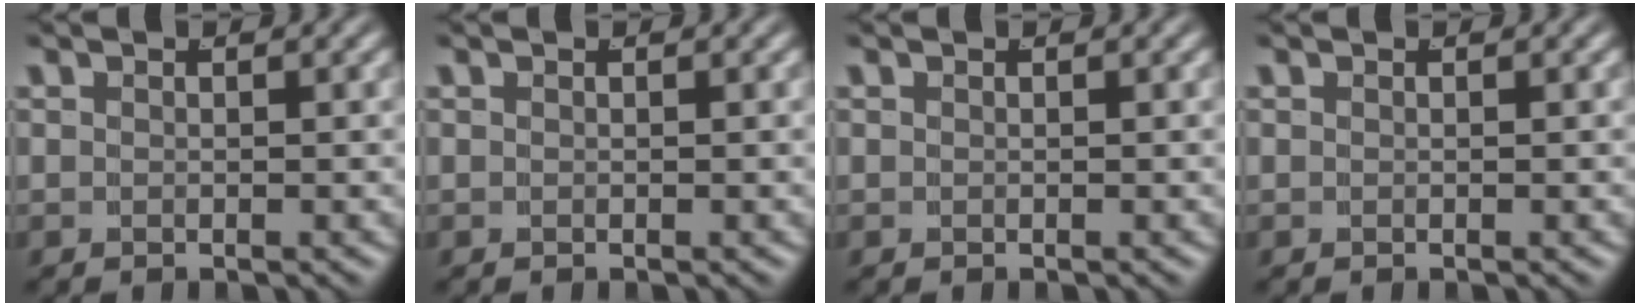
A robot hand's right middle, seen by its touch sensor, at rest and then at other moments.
{"total": 0.0}
{"total": 0.0}
{"total": 0.0}